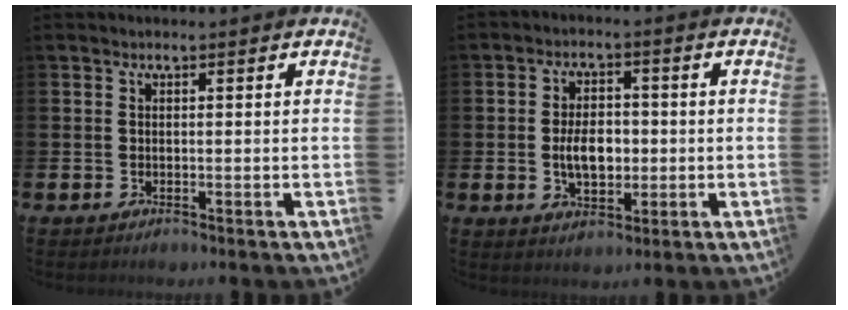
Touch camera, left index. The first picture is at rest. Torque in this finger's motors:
{"motor_torque": [0.81, 0.12, 0.41, 0.18]}